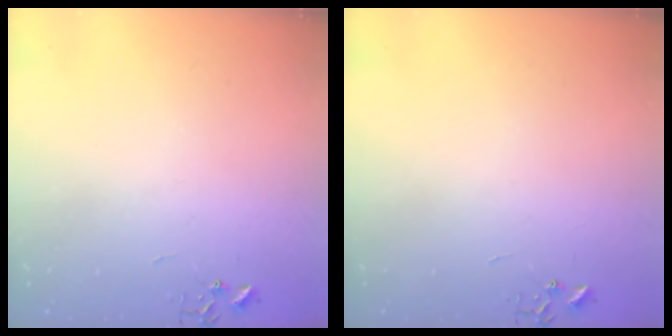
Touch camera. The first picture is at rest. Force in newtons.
{"total": 0.0}